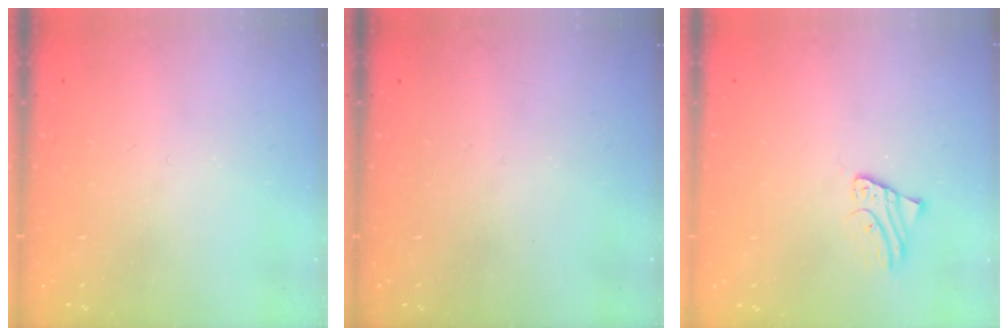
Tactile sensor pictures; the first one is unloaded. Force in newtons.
{"total": 0.0}
{"total": 1.9, "press": 1.9, "slide": 0.2}